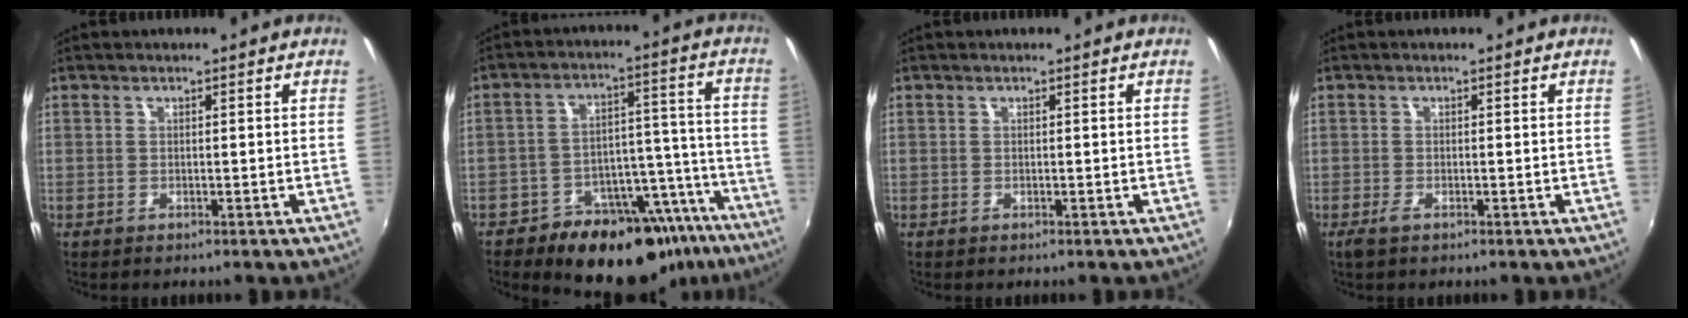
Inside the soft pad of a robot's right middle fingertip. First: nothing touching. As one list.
[{"total": 20.0, "force": [-14.9, 10.7, 8.0], "torque": [-0.120, 0.051, -0.185]}, {"total": 0.0}, {"total": 1.9, "force": [-1.2, 0.0, 1.5], "torque": [-0.031, -0.008, -0.026]}]